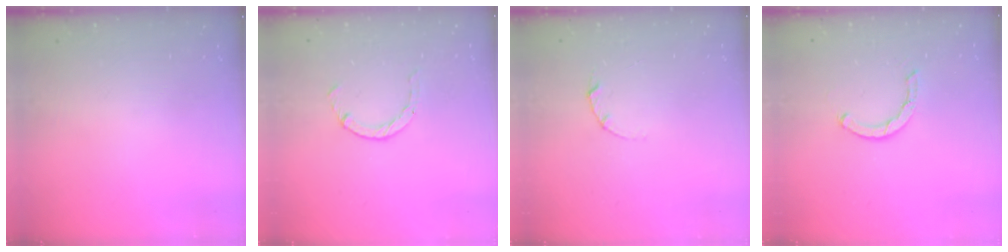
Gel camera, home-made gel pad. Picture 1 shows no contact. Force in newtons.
{"total": 2.1, "press": 2.1, "slide": 0.3}
{"total": 2.1, "press": 2.1, "slide": 0.1}
{"total": 2.5, "press": 2.5, "slide": 0.1}